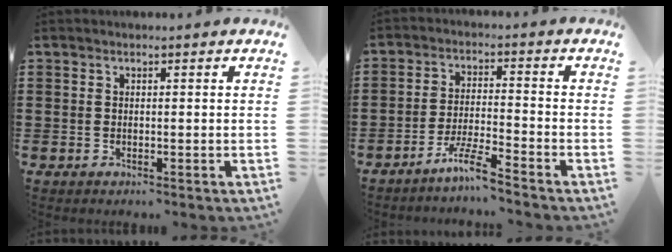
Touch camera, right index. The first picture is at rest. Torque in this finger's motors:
{"motor_torque": [1.43, 0.70, 0.03, 0.02]}